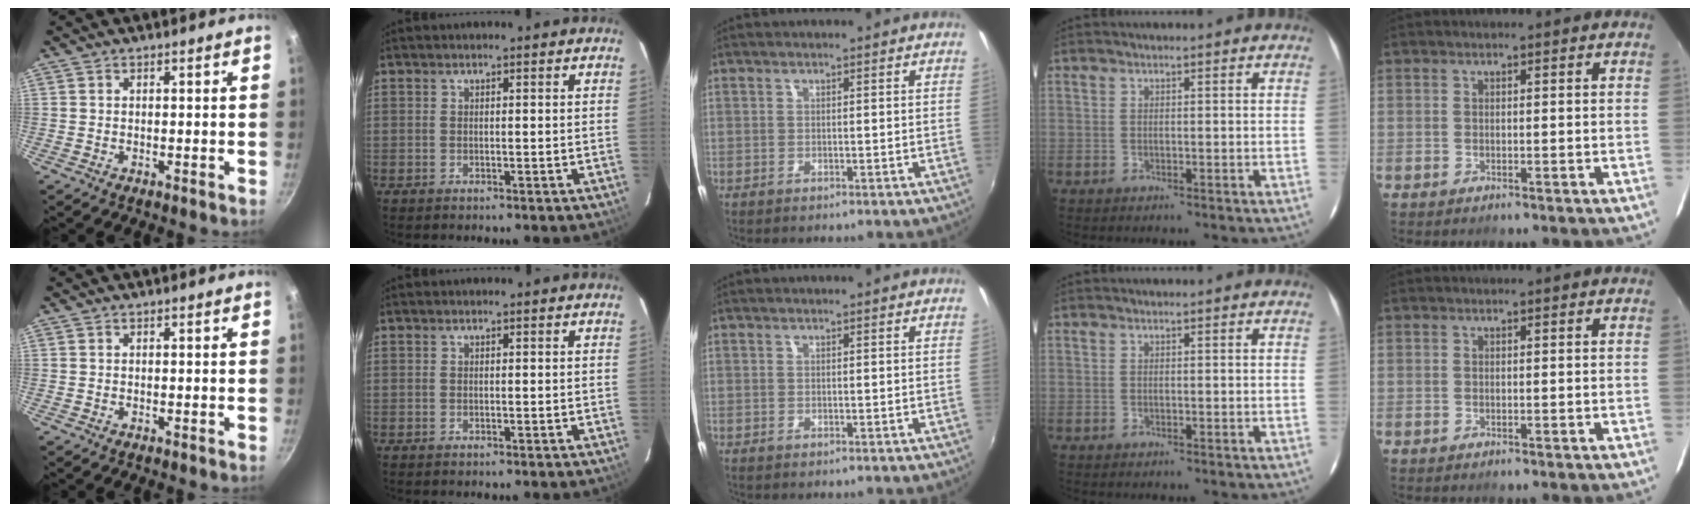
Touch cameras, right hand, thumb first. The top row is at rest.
{}